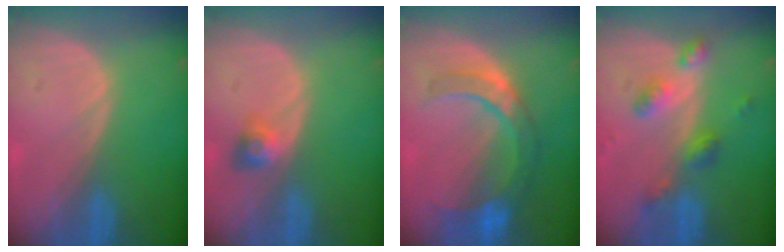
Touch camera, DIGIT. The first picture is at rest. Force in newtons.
{"total": 3.0, "press": 2.7, "slide": 1.3}
{"total": 8.6, "press": 7.7, "slide": 3.7}
{"total": 6.0, "press": 5.2, "slide": 2.9}